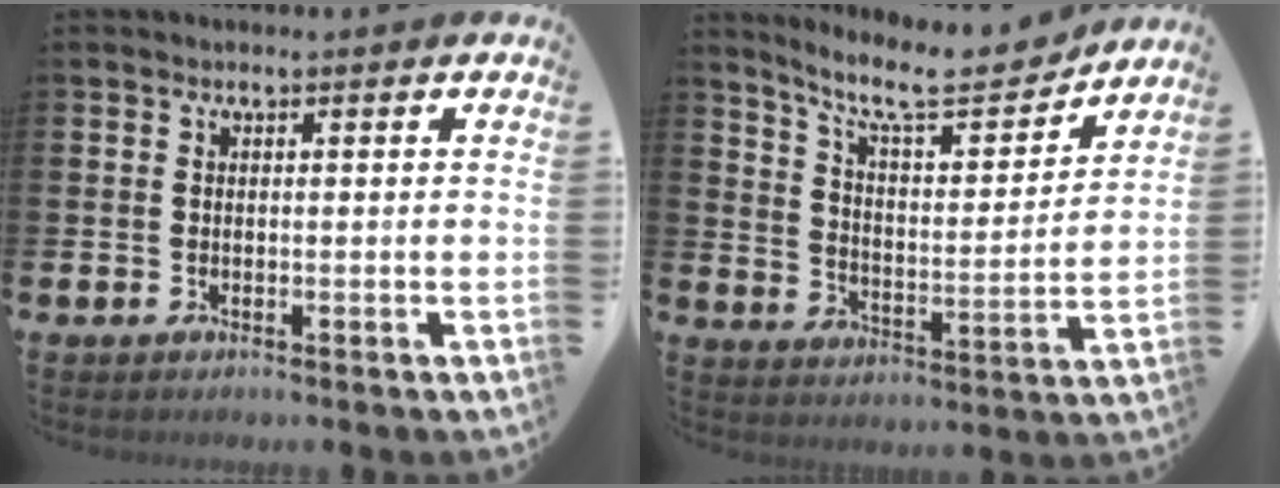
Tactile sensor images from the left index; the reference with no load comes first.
{"total": 10.1, "force": [9.1, 1.9, 3.9], "torque": [-0.100, -0.059, 0.159]}